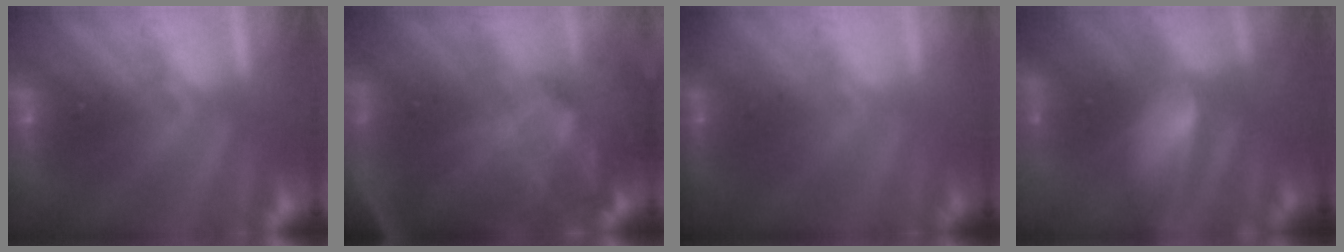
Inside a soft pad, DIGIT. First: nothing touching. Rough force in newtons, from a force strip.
{"total": 10.1}
{"total": 1.8}
{"total": 6.1}